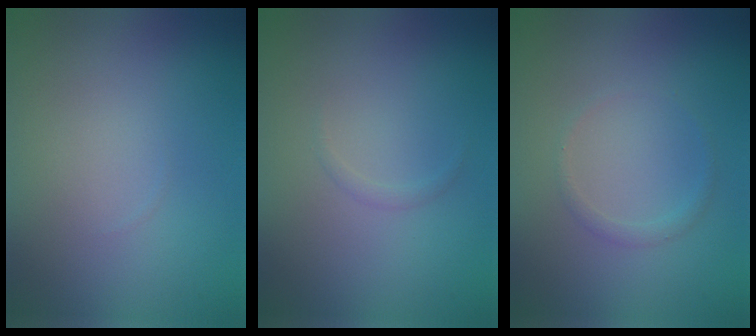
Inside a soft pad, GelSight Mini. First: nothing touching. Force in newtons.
{"total": 0.5, "press": 0.5, "slide": 0.0}
{"total": 0.9, "press": 0.9, "slide": 0.0}